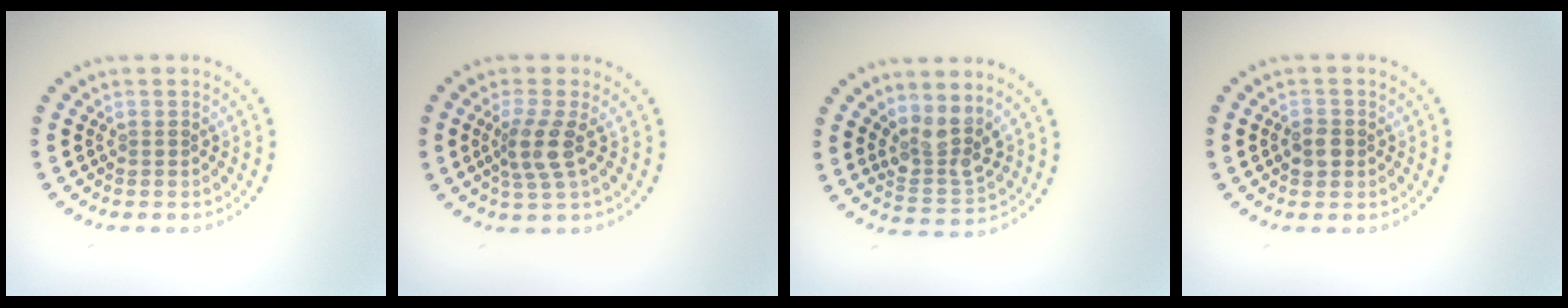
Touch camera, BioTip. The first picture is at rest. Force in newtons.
{"total": 2.9, "press": 2.3, "slide": 1.7}
{"total": 3.7, "press": 3.3, "slide": 1.7}
{"total": 1.7, "press": 1.7, "slide": 0.2}